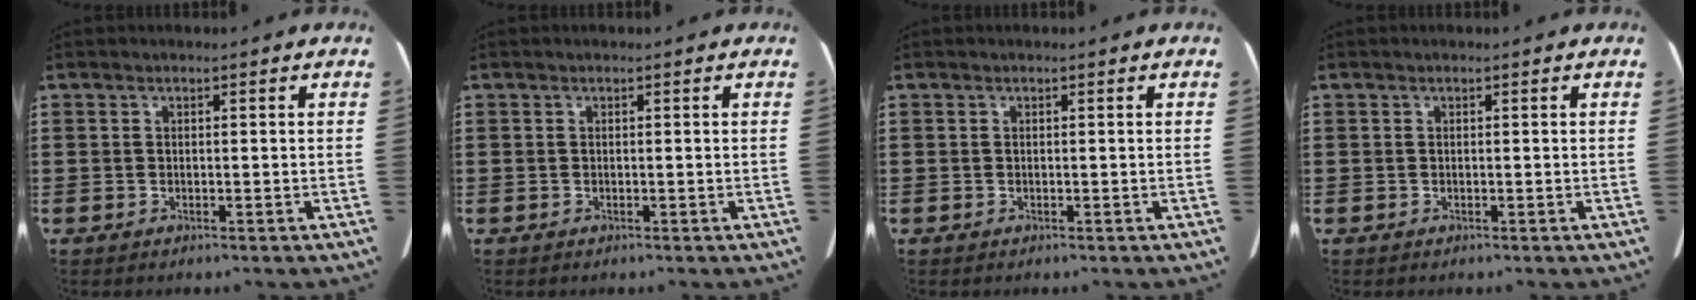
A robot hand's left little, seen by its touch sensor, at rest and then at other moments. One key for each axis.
{"total": 0.0}
{"total": 0.0}
{"total": 0.0}